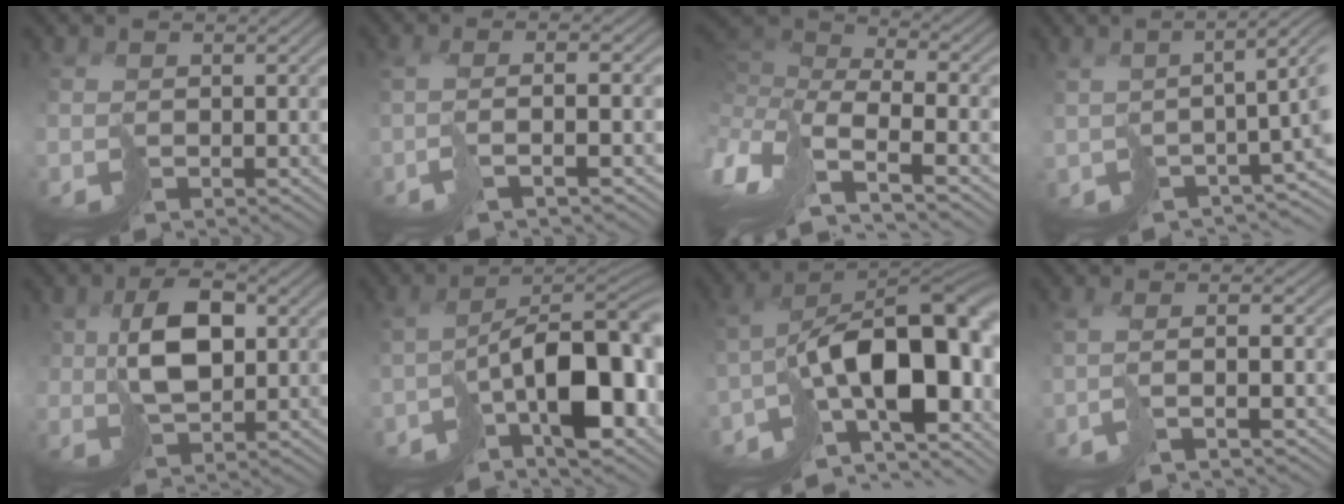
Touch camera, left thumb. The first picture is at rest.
{"total": 3.8, "force": [-0.3, -0.3, 3.8], "torque": [-0.058, 0.005, -0.009]}
{"total": 9.8, "force": [-2.9, 3.7, 8.6], "torque": [-0.241, -0.001, -0.042]}
{"total": 6.8, "force": [-1.8, 1.3, 6.4], "torque": [-0.102, -0.008, -0.018]}
{"total": 7.2, "force": [1.8, 4.2, 5.6], "torque": [-0.108, 0.012, 0.045]}
{"total": 12.1, "force": [-4.7, 4.9, 10.0], "torque": [-0.139, -0.001, -0.078]}
{"total": 16.9, "force": [-5.9, 7.7, 13.8], "torque": [-0.201, -0.006, -0.085]}
{"total": 3.2, "force": [-0.6, -0.4, 3.2], "torque": [-0.052, 0.006, -0.013]}